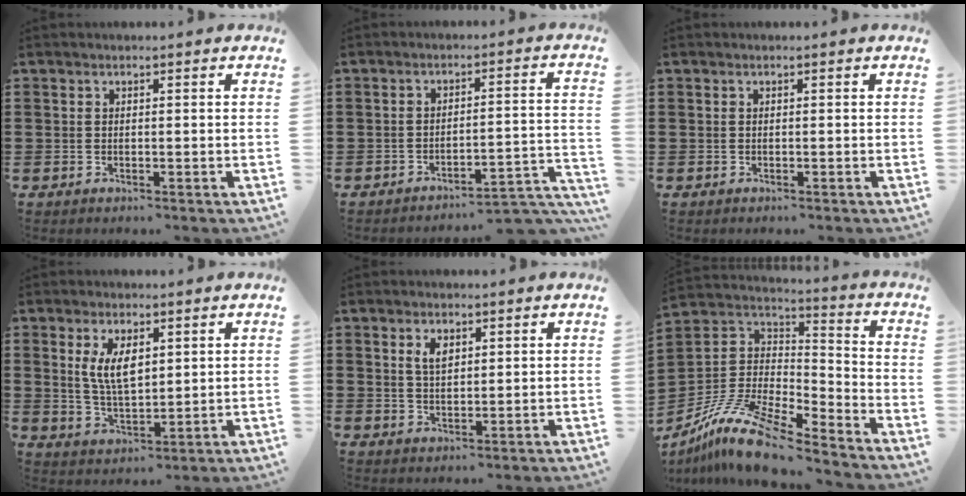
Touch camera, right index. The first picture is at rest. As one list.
[{"total": 4.3, "force": [-4.0, -0.1, 1.5], "torque": [-0.030, -0.011, -0.083]}, {"total": 0.0}, {"total": 5.9, "force": [1.9, 2.7, 5.0], "torque": [-0.096, 0.001, 0.032]}, {"total": 2.9, "force": [1.4, 1.5, 2.1], "torque": [-0.046, 0.005, 0.025]}, {"total": 13.0, "force": [-10.4, 2.8, 7.3], "torque": [-0.162, 0.022, -0.207]}]